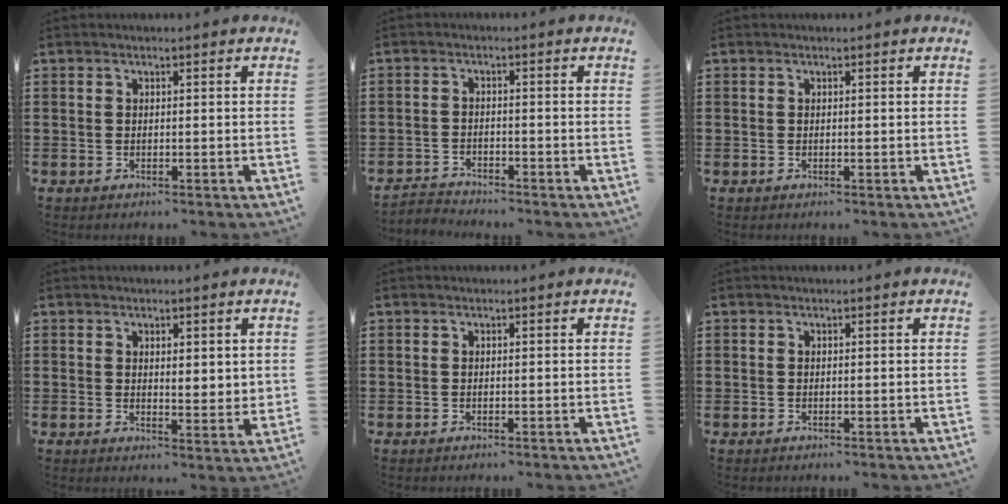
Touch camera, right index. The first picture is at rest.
{"total": 2.2, "force": [-2.2, 0.2, -0.3], "torque": [-0.004, 0.001, -0.048]}
{"total": 0.0}
{"total": 2.3, "force": [1.7, 1.1, 1.2], "torque": [-0.019, 0.007, 0.029]}
{"total": 0.0}
{"total": 0.0}